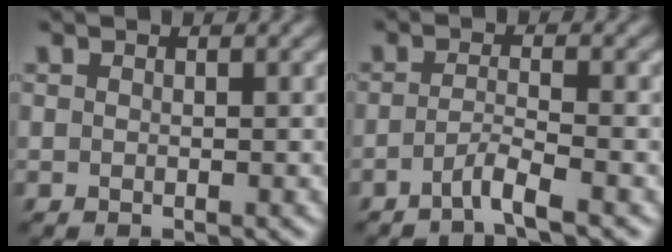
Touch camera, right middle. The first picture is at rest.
{"total": 2.4, "force": [-1.5, 0.2, 1.9], "torque": [-0.030, 0.001, -0.039]}